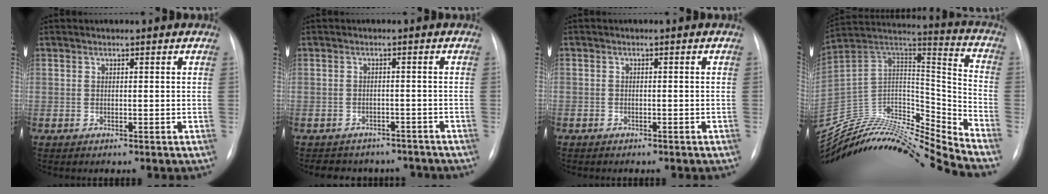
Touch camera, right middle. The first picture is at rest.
{"total": 8.8, "force": [-7.7, 4.1, 1.2], "torque": [-0.014, 0.015, -0.087]}
{"total": 1.1, "force": [-0.8, 0.8, 0.2], "torque": [-0.008, 0.002, -0.009]}
{"total": 27.1, "force": [-25.6, 1.3, 8.9], "torque": [-0.181, 0.014, -0.423]}